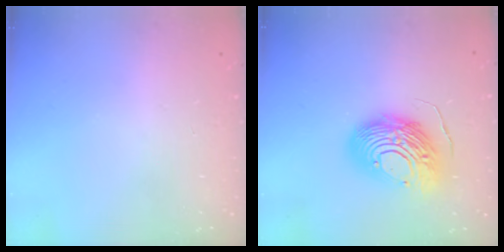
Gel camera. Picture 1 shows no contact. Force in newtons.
{"total": 15.4, "press": 15.3, "slide": 1.5}